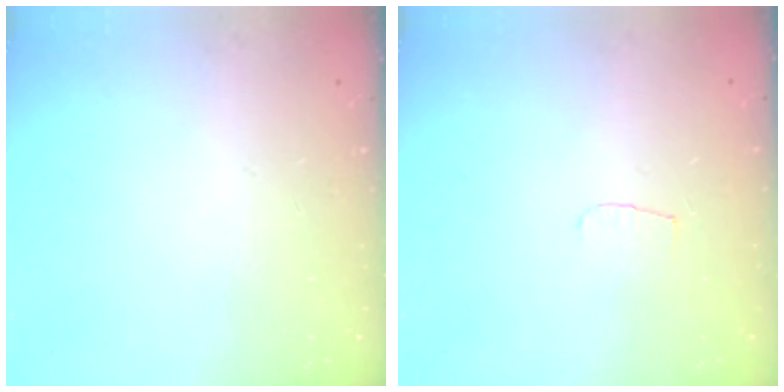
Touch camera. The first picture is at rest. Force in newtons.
{"total": 3.3, "press": 3.3, "slide": 0.4}